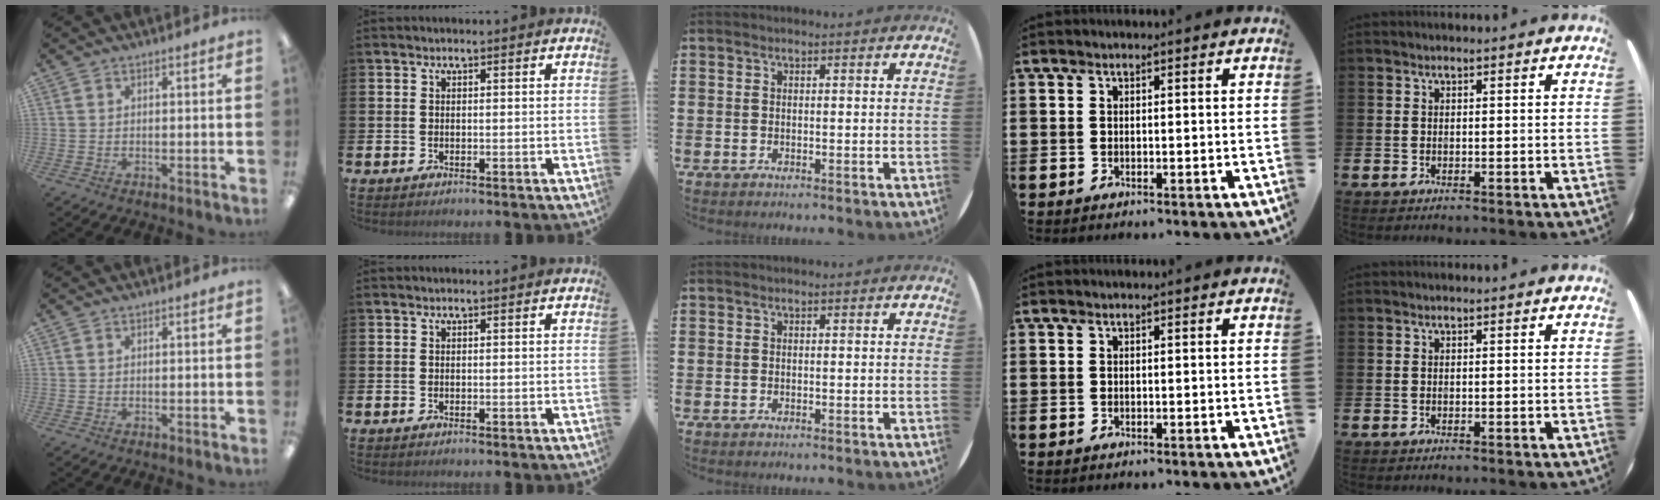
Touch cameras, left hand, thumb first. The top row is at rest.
{}